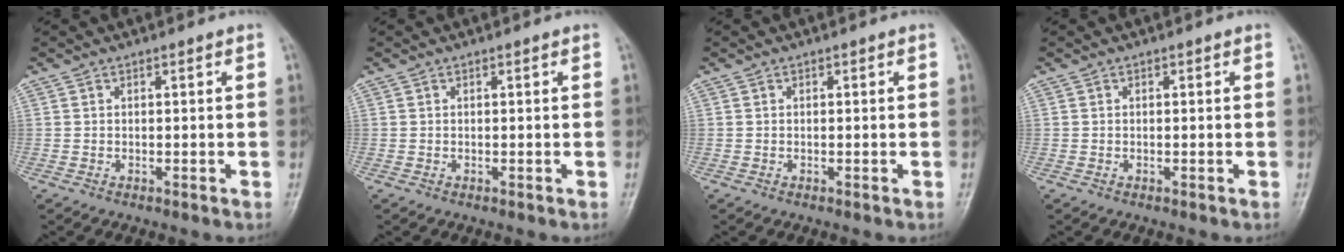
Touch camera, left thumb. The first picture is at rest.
{"total": 0.0}
{"total": 0.0}
{"total": 0.0}